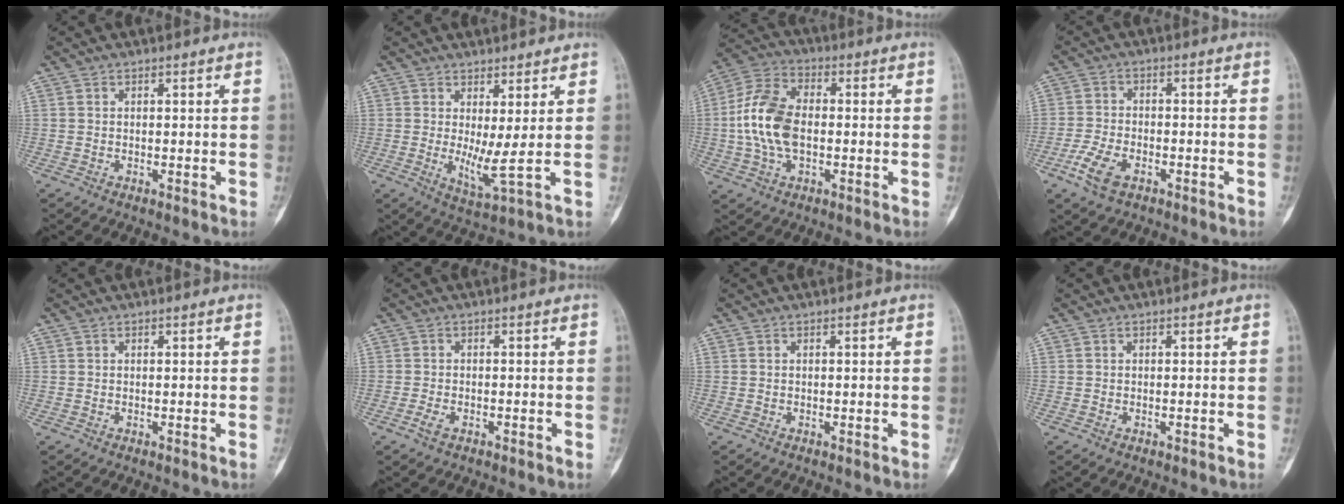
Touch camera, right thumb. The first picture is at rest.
{"total": 5.1, "force": [0.8, 0.6, 5.0], "torque": [-0.092, -0.024, 0.020]}
{"total": 12.8, "force": [-0.7, 7.8, 10.1], "torque": [-0.202, 0.024, -0.017]}
{"total": 6.5, "force": [-3.4, 3.4, 4.3], "torque": [-0.094, 0.011, -0.065]}
{"total": 0.0}
{"total": 2.0, "force": [-1.1, 1.0, 1.3], "torque": [-0.030, 0.004, -0.022]}
{"total": 0.0}
{"total": 0.0}